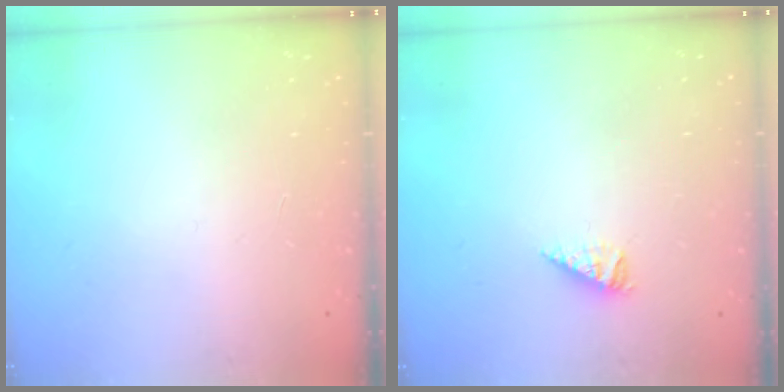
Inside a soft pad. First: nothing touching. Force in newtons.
{"total": 3.2, "press": 3.2, "slide": 0.2}